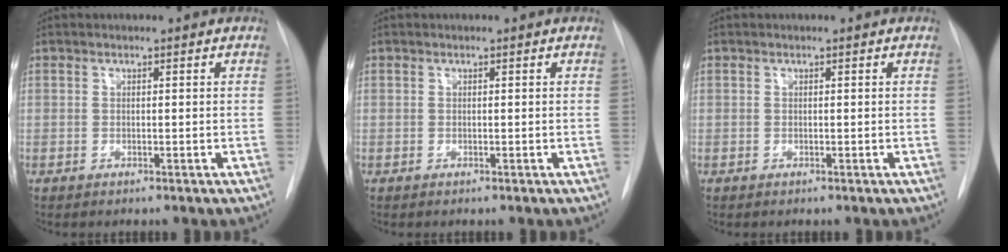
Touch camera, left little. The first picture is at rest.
{"total": 0.0}
{"total": 0.0}